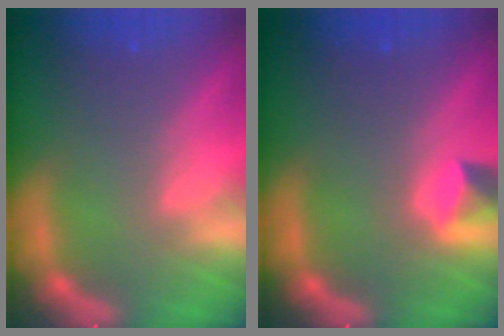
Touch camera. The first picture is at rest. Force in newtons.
{"total": 1.9}